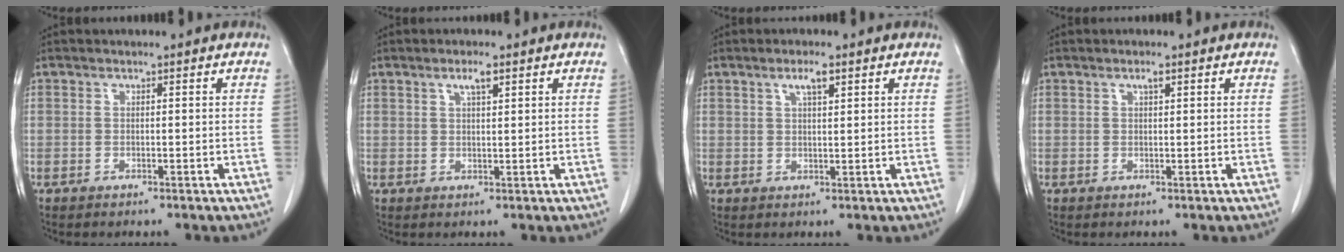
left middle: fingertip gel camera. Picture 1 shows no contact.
{"total": 2.5, "force": [1.5, 0.3, 2.0], "torque": [-0.039, 0.001, 0.028]}
{"total": 3.0, "force": [1.7, 0.4, 2.4], "torque": [-0.045, 0.001, 0.031]}
{"total": 1.1, "force": [0.7, 0.1, 0.9], "torque": [-0.017, -0.001, 0.012]}